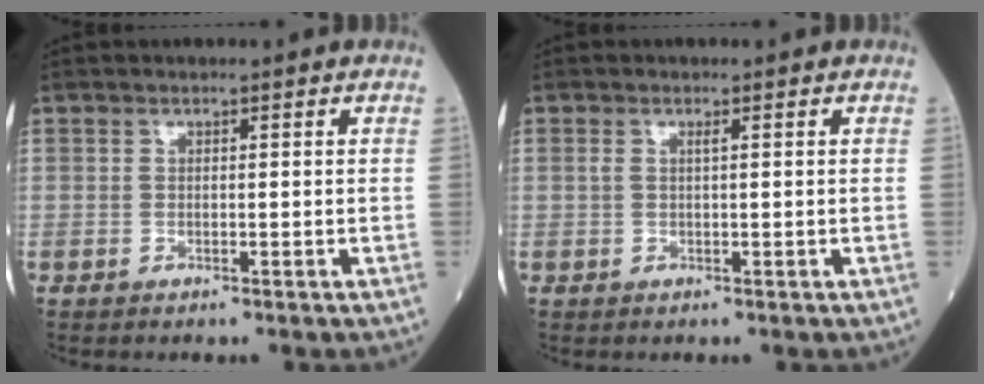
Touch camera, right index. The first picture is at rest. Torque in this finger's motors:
{"motor_torque": [-0.18, -0.12, -0.03, 0.01]}